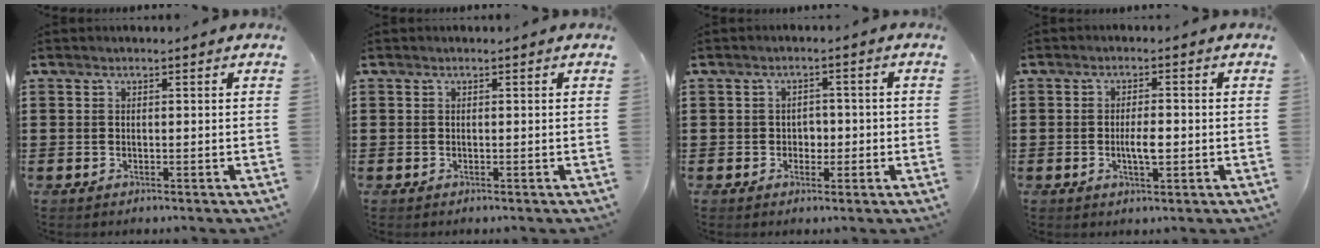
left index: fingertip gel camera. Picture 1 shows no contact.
{"total": 0.0}
{"total": 2.3, "force": [-0.5, 2.0, 1.1], "torque": [-0.020, 0.002, -0.016]}
{"total": 3.6, "force": [-0.5, 1.2, 3.4], "torque": [-0.061, 0.002, -0.010]}